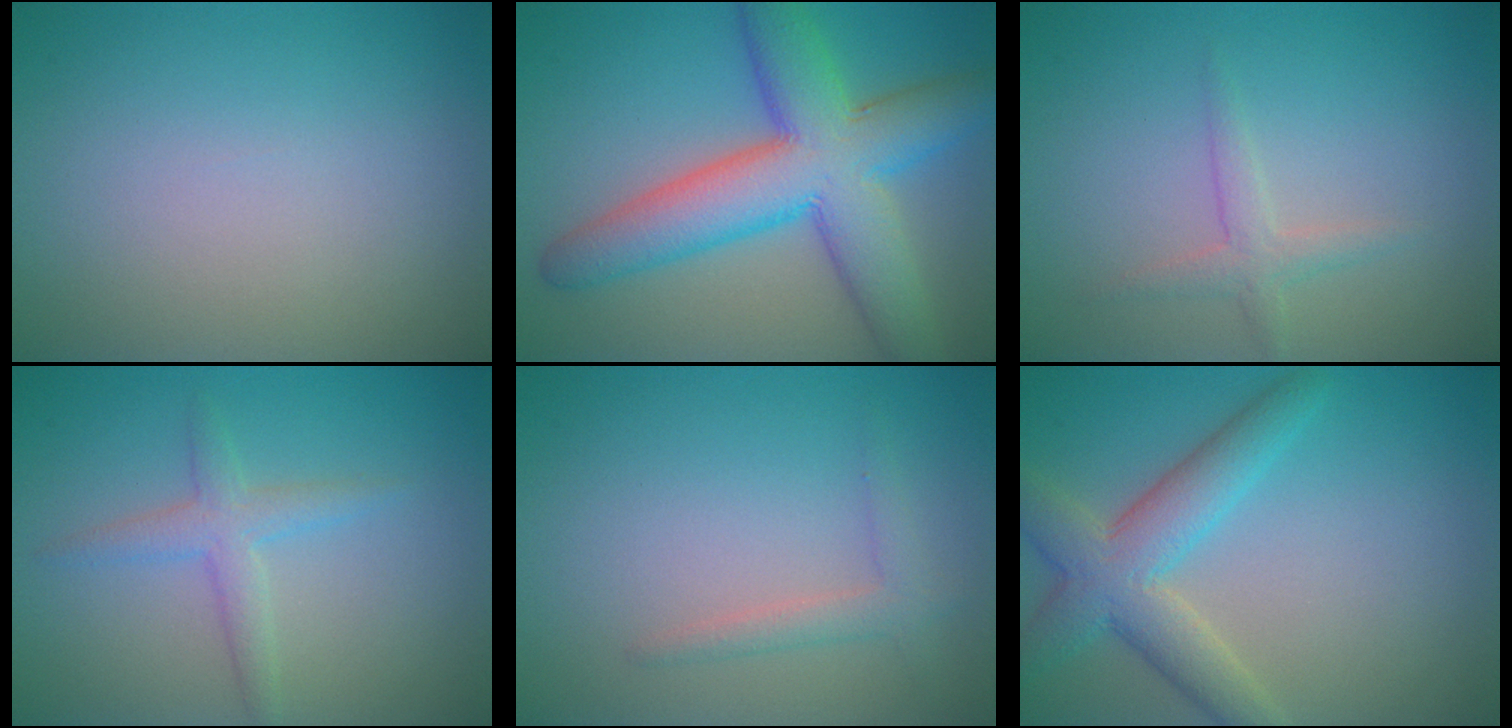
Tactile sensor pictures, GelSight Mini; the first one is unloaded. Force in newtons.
{"total": 10.1, "press": 10.1, "slide": 0.2}
{"total": 1.7, "press": 1.7, "slide": 0.1}
{"total": 2.3, "press": 2.3, "slide": 0.0}
{"total": 1.6, "press": 1.6, "slide": 0.0}
{"total": 5.5, "press": 5.4, "slide": 0.3}